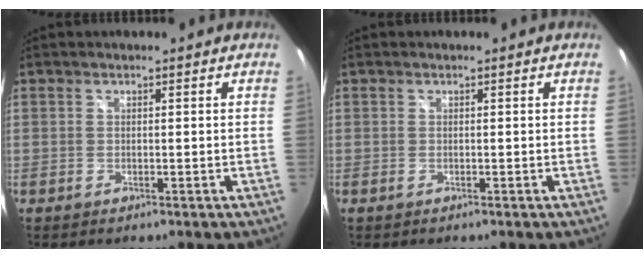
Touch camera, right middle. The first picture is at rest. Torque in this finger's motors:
{"motor_torque": [0.05, -0.09, 0.00, 0.00]}